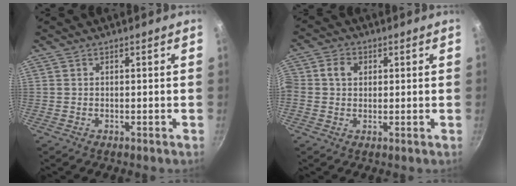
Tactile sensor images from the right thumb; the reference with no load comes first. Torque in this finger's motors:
{"motor_torque": [0.21, 1.73, 0.48, -0.27, 0.43]}